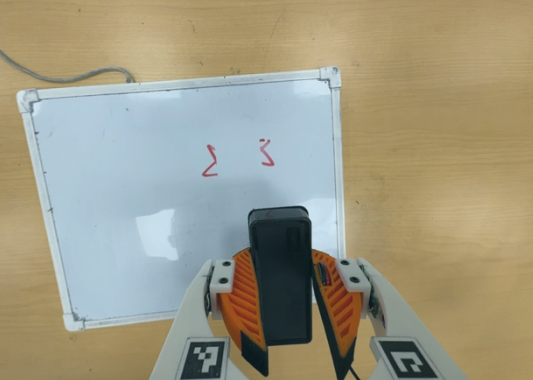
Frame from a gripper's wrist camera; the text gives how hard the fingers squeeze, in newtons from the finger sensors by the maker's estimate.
{"total": 9.8, "left": 9.4, "right": 10.2}